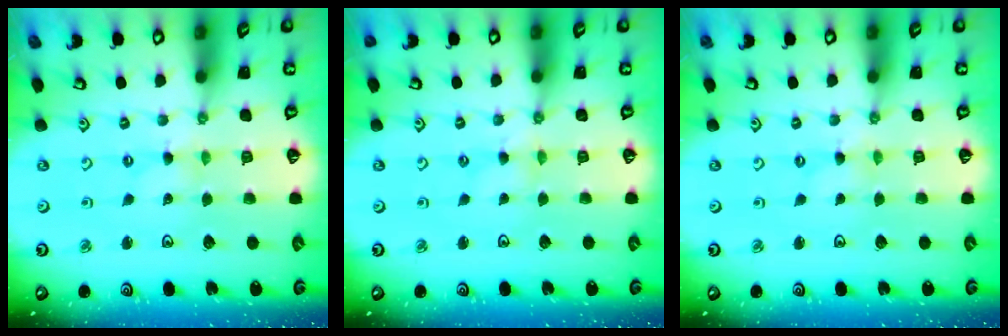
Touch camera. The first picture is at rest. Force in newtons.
{"total": 0.6, "press": 0.6, "slide": 0.2}
{"total": 0.0}